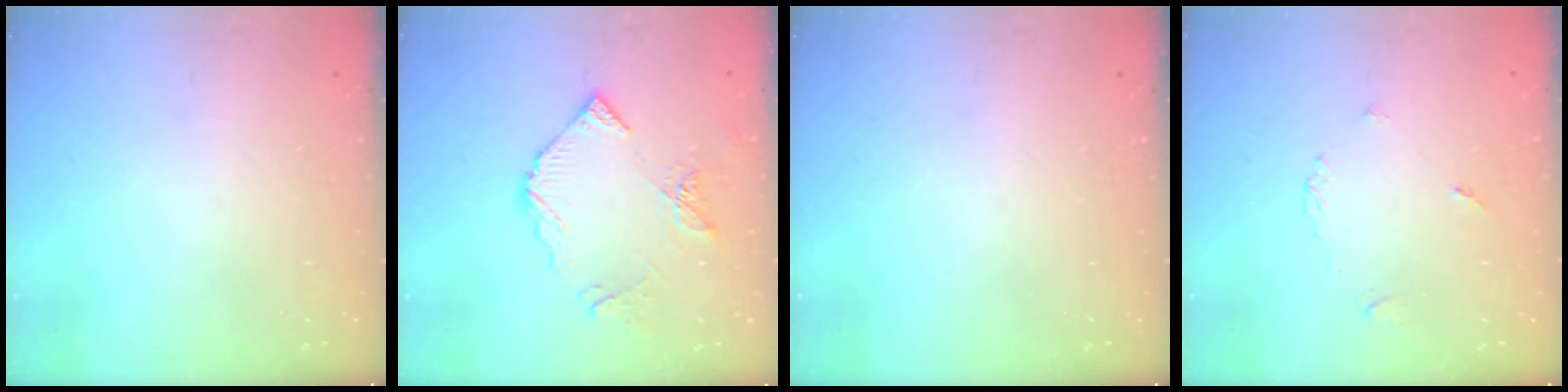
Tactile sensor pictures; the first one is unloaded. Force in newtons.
{"total": 10.0, "press": 9.9, "slide": 0.9}
{"total": 0.0}
{"total": 3.8, "press": 3.8, "slide": 0.5}